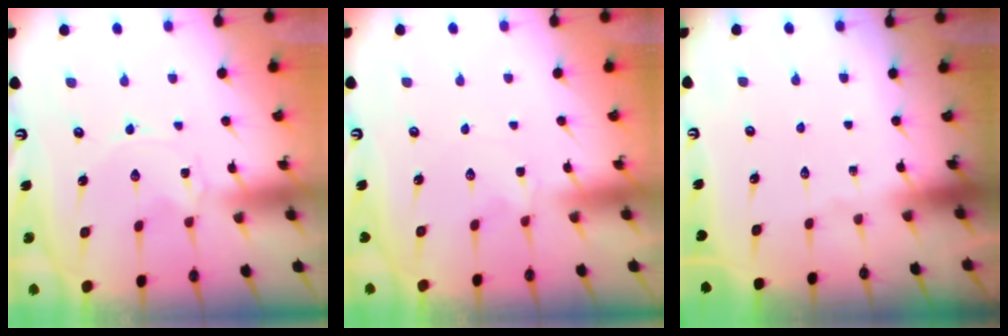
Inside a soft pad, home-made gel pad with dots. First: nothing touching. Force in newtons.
{"total": 1.6, "press": 1.6, "slide": 0.3}
{"total": 0.0}